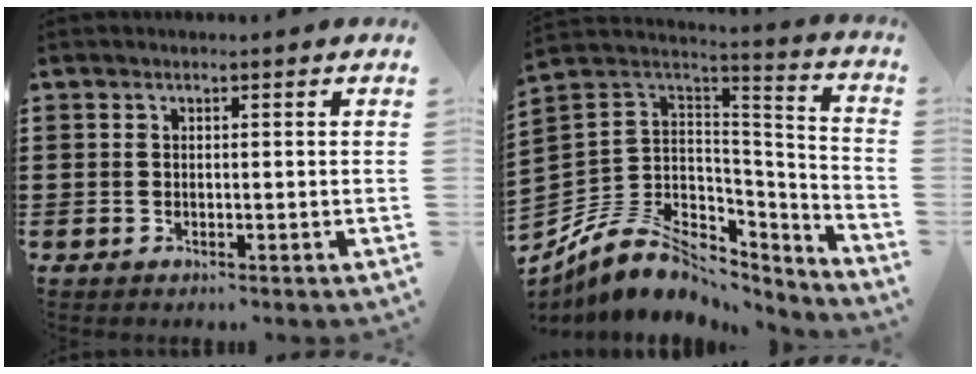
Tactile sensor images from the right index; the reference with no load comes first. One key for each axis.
{"total": 9.6, "fx": -5.1, "fy": 7.1, "fz": 4.0, "tx": -0.108, "ty": -0.001, "tz": -0.094}